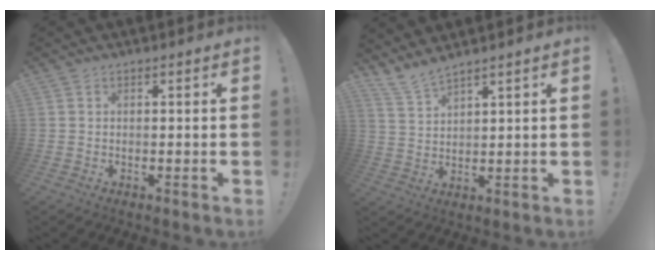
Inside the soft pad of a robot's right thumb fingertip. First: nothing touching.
{"total": 5.7, "force": [5.2, 0.7, 2.1], "torque": [-0.058, -0.026, 0.101]}